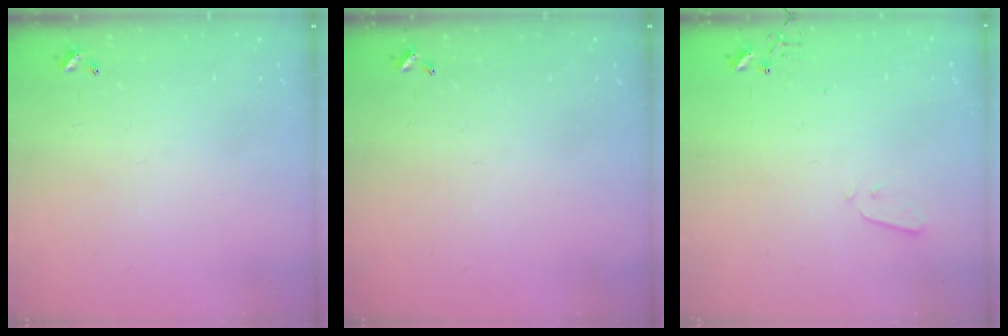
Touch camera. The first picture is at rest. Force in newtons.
{"total": 0.0}
{"total": 2.1, "press": 2.0, "slide": 0.4}